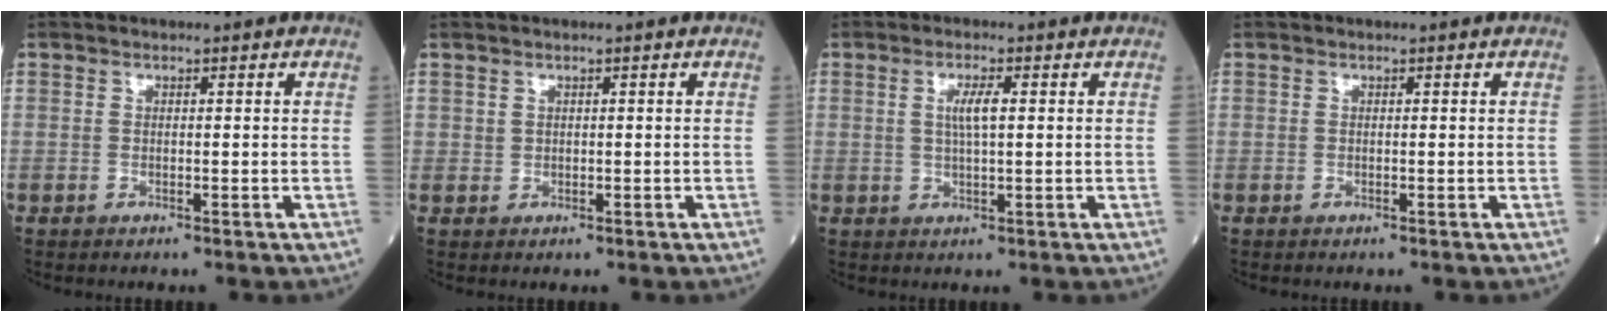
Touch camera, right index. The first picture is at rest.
{"total": 0.6, "force": [0.2, 0.5, 0.0], "torque": [0.006, 0.001, 0.001]}
{"total": 3.2, "force": [0.7, 0.4, 3.1], "torque": [-0.062, 0.000, 0.013]}
{"total": 0.0}